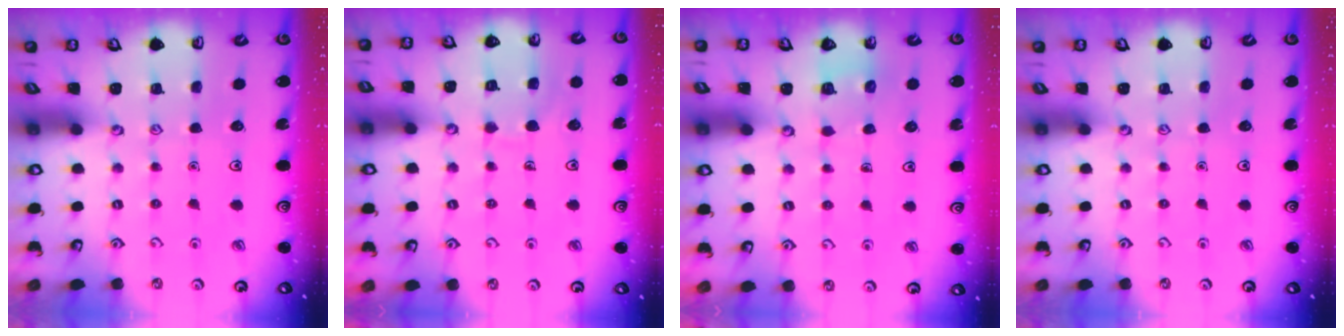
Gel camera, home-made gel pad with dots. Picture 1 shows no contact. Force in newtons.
{"total": 7.3, "press": 7.3, "slide": 0.7}
{"total": 3.2, "press": 3.2, "slide": 0.2}
{"total": 0.0}